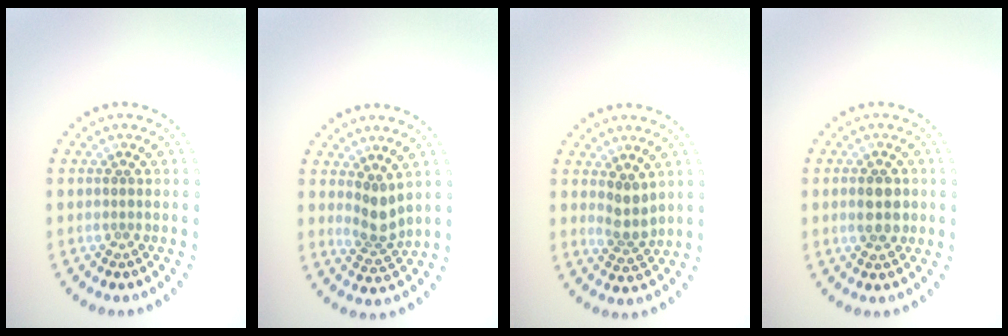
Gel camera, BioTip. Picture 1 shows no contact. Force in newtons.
{"total": 2.5, "press": 1.8, "slide": 1.7}
{"total": 2.2, "press": 1.7, "slide": 1.3}
{"total": 3.0, "press": 3.0, "slide": 0.1}